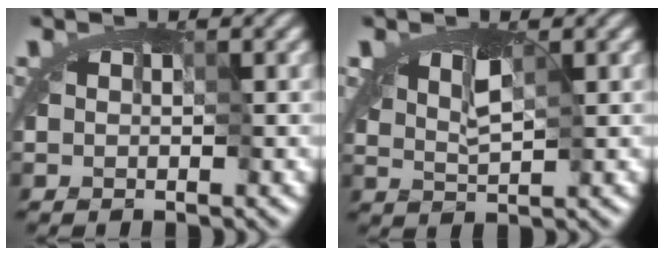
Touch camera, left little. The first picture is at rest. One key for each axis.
{"total": 2.1, "fx": 0.9, "fy": 1.0, "fz": 1.6, "tx": -0.026, "ty": 0.006, "tz": 0.011}